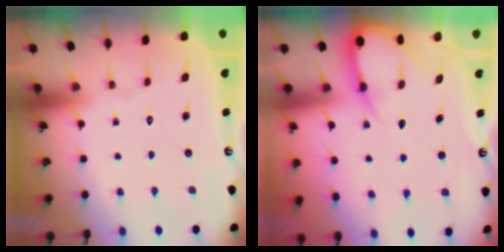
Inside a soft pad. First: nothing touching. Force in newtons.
{"total": 6.3, "press": 6.2, "slide": 0.7}